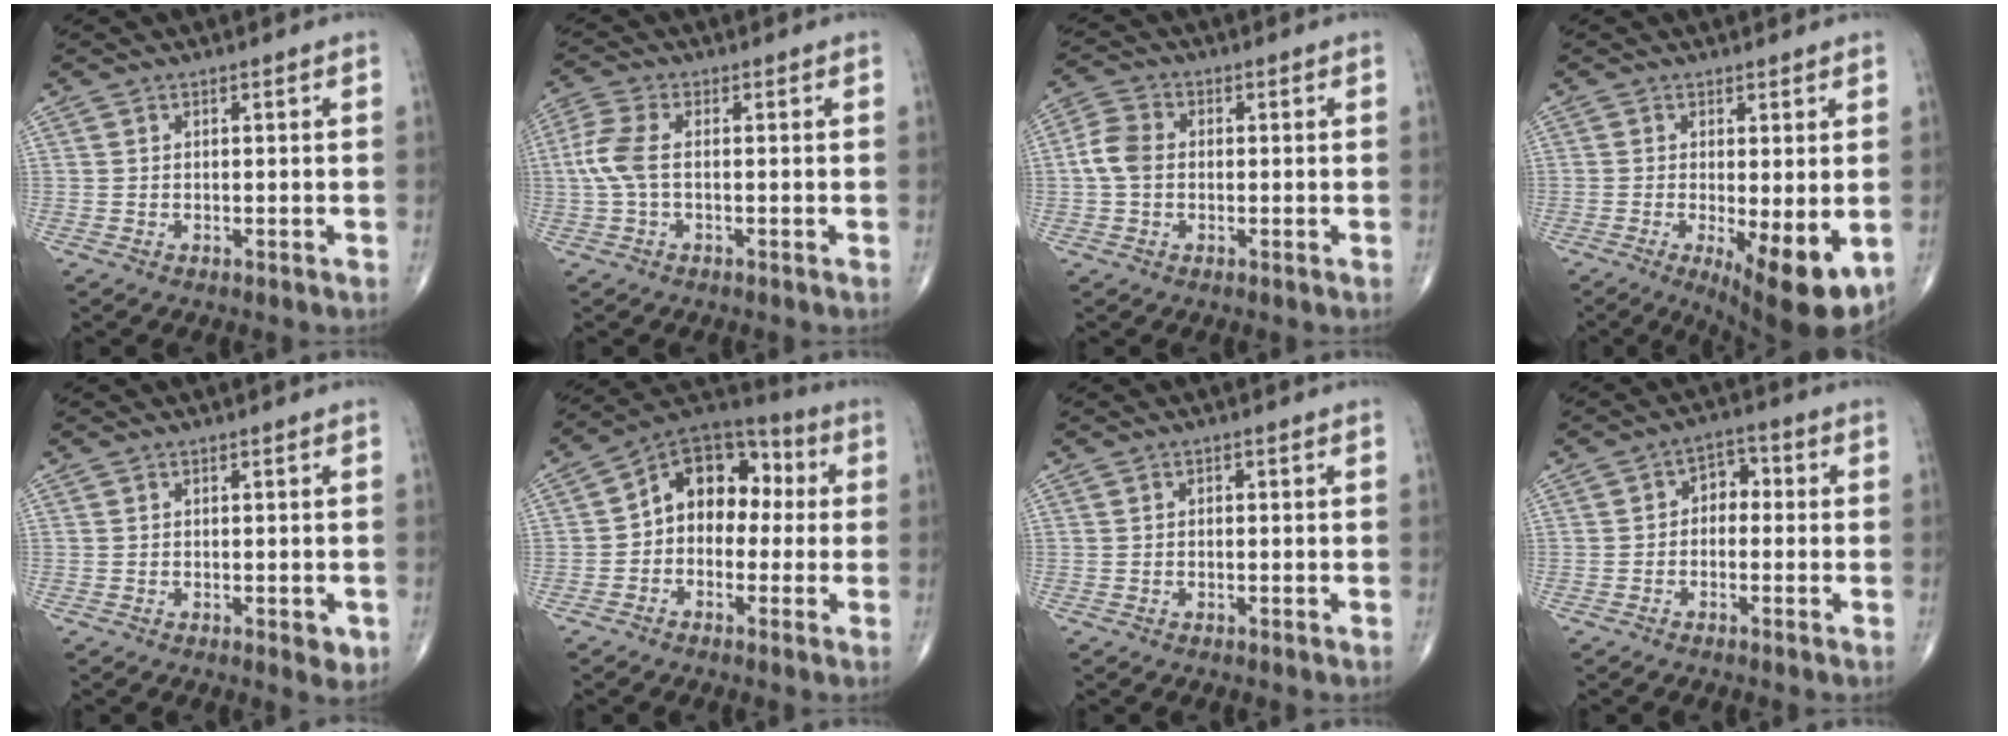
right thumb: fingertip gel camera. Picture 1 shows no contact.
{"total": 5.7, "force": [-0.2, 2.5, 5.1], "torque": [-0.145, 0.009, -0.011]}
{"total": 5.2, "force": [-0.2, 3.8, 3.5], "torque": [-0.073, 0.015, -0.012]}
{"total": 11.0, "force": [-2.7, 3.3, 10.1], "torque": [-0.143, -0.026, -0.031]}
{"total": 2.4, "force": [-0.7, 1.0, 2.1], "torque": [-0.018, -0.004, -0.006]}
{"total": 12.7, "force": [0.5, 9.1, 8.8], "torque": [-0.090, 0.046, -0.011]}
{"total": 0.6, "force": [0.0, 0.5, 0.4], "torque": [-0.003, 0.002, -0.004]}
{"total": 4.3, "force": [-0.4, 3.1, 3.0], "torque": [-0.023, 0.023, -0.020]}